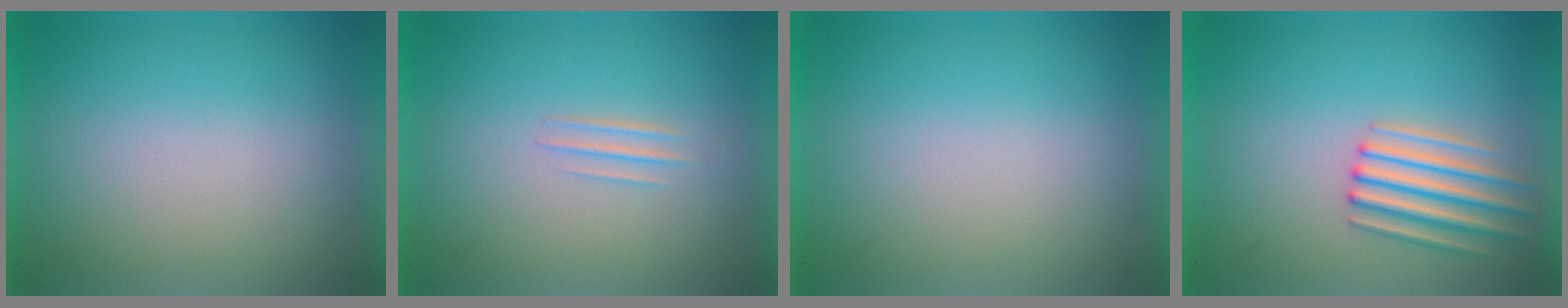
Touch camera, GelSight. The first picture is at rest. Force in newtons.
{"total": 1.0}
{"total": 0.0}
{"total": 1.6}